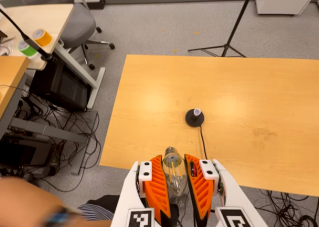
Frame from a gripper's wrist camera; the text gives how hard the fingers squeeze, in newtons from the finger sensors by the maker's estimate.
{"total": 21.1, "left": 23.5, "right": 18.8}